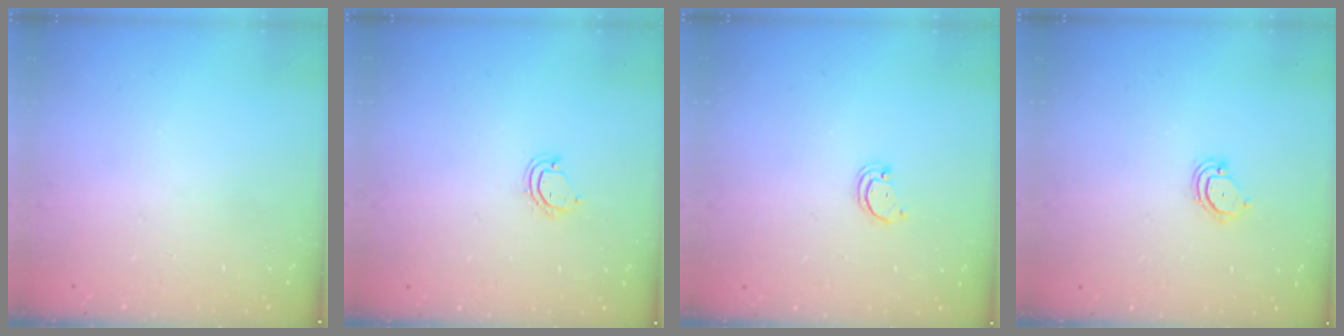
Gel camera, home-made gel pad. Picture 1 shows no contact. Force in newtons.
{"total": 4.7, "press": 4.6, "slide": 0.4}
{"total": 1.5, "press": 1.5, "slide": 0.1}
{"total": 3.4, "press": 3.4, "slide": 0.2}